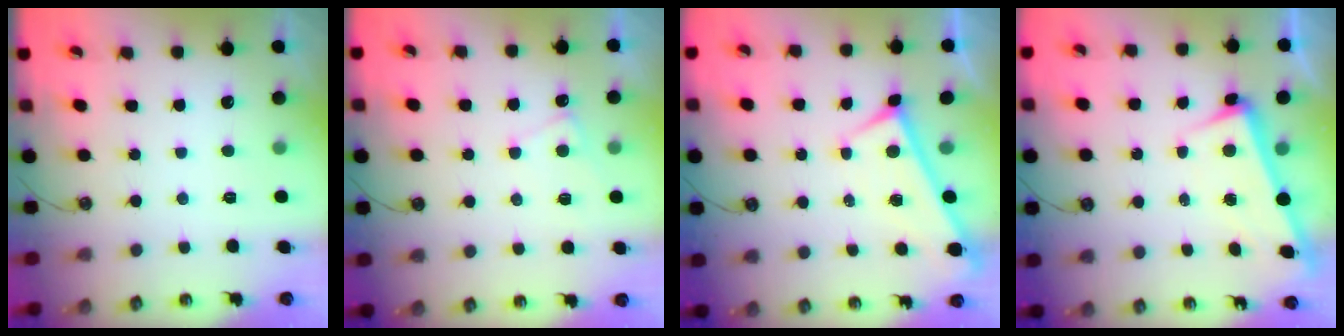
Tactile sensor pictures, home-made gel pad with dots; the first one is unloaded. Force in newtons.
{"total": 3.9, "press": 3.9, "slide": 0.4}
{"total": 0.0}
{"total": 3.4, "press": 3.3, "slide": 1.1}